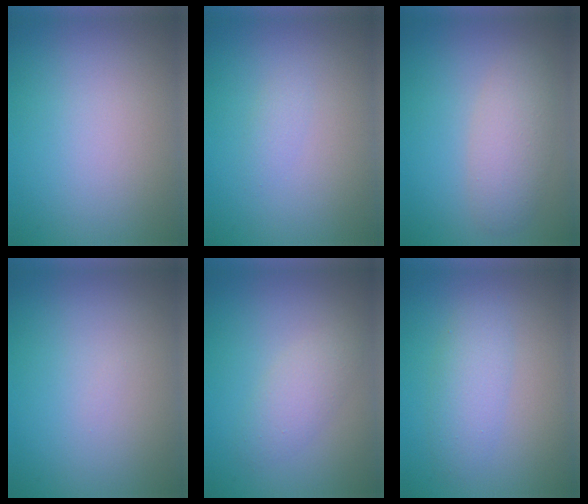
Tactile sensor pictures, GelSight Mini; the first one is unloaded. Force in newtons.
{"total": 0.9, "press": 0.9, "slide": 0.1}
{"total": 3.3, "press": 3.3, "slide": 0.2}
{"total": 0.0}
{"total": 2.3, "press": 2.3, "slide": 0.2}
{"total": 2.8, "press": 2.8, "slide": 0.1}